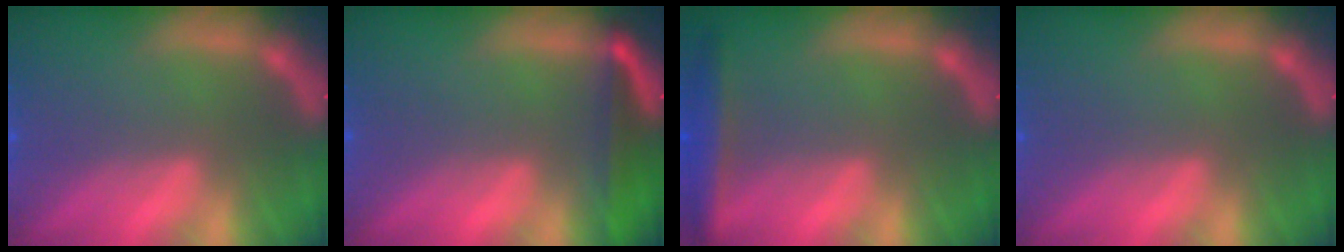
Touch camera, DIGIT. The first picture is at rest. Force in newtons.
{"total": 4.4}
{"total": 3.5}
{"total": 0.0}